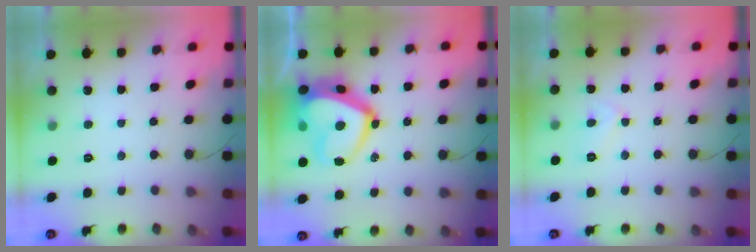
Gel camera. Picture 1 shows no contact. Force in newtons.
{"total": 18.5, "press": 18.4, "slide": 1.4}
{"total": 4.7, "press": 4.7, "slide": 0.3}